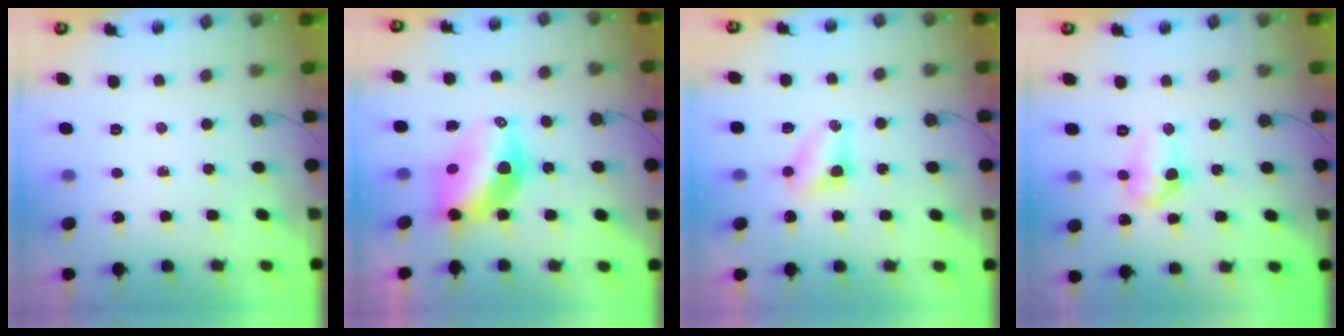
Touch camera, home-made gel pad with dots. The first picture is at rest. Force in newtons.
{"total": 10.7, "press": 10.6, "slide": 0.9}
{"total": 4.0, "press": 4.0, "slide": 0.5}
{"total": 8.3, "press": 8.3, "slide": 0.8}